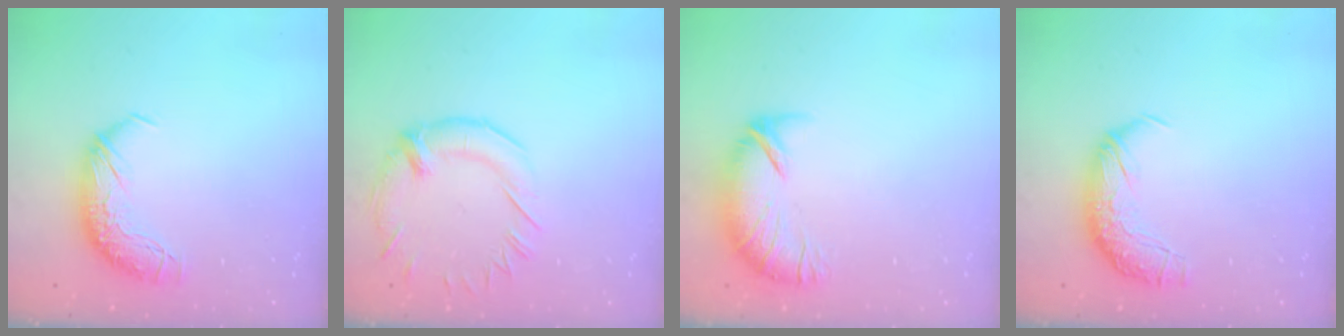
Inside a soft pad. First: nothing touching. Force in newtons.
{"total": 1.3, "press": 0.7, "slide": 1.1}
{"total": 4.2, "press": 3.5, "slide": 2.2}
{"total": 2.5, "press": 1.2, "slide": 2.2}